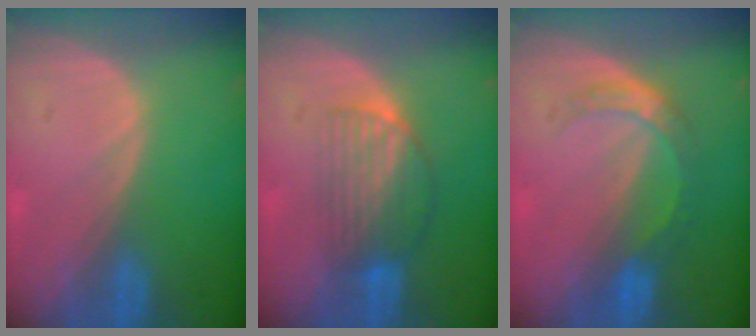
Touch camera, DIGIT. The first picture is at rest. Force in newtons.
{"total": 6.9, "press": 6.1, "slide": 3.2}
{"total": 5.4, "press": 4.8, "slide": 2.5}